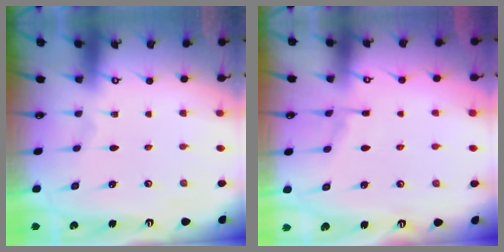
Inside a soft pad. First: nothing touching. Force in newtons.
{"total": 3.5, "press": 3.5, "slide": 0.6}